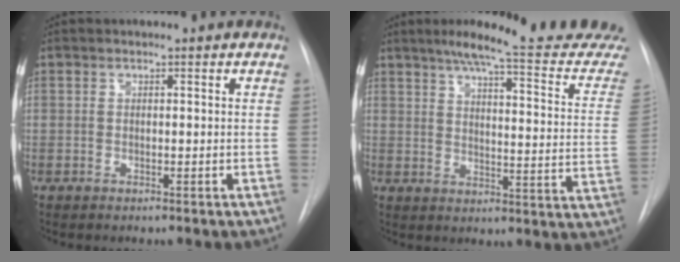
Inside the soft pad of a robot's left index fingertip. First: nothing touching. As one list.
[{"total": 21.8, "force": [19.7, 0.4, 9.3], "torque": [-0.123, -0.072, 0.236]}]